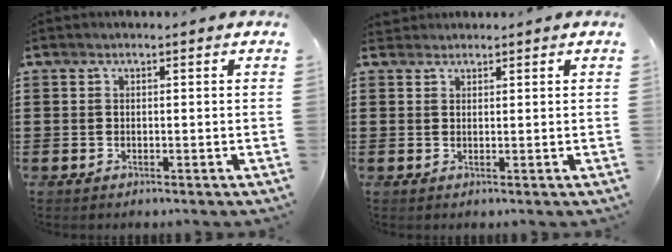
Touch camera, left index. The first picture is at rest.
{"total": 1.3, "force": [1.2, 0.5, 0.0], "torque": [-0.005, 0.002, 0.025]}